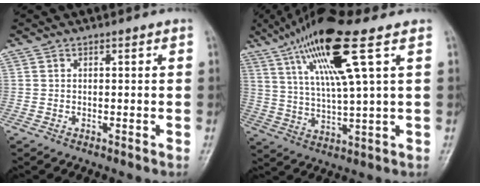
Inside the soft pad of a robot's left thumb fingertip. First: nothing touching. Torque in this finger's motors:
{"motor_torque": [0.97, 0.15, 1.76, -1.01, 0.50]}